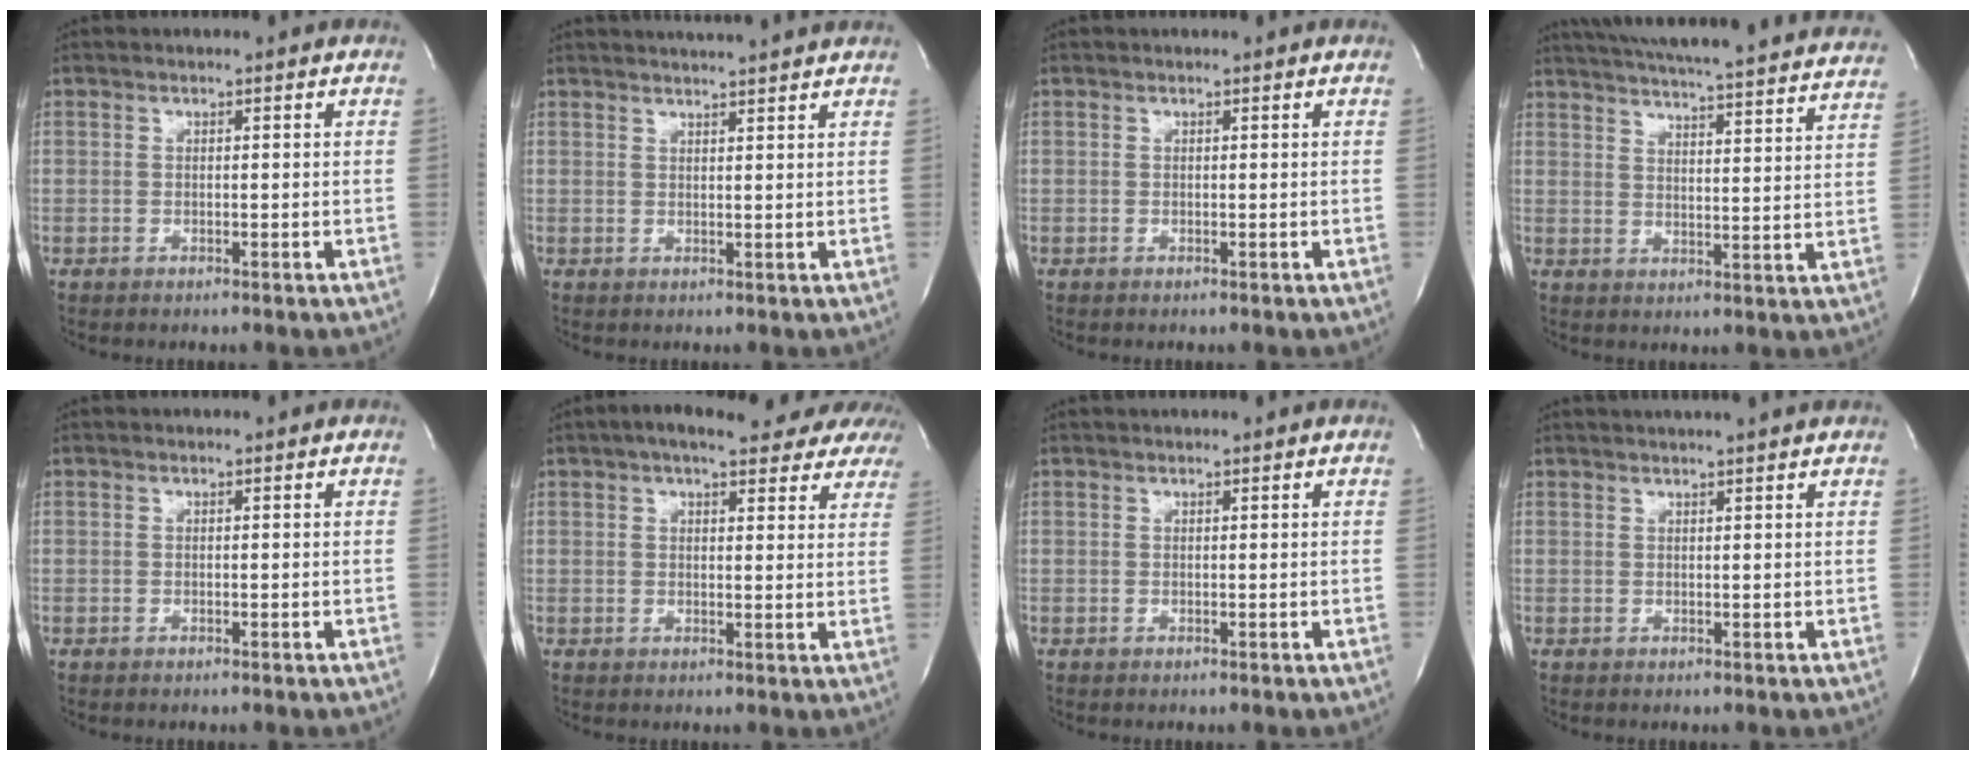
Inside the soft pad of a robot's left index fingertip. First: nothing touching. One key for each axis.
{"total": 7.0, "fx": 6.6, "fy": -0.6, "fz": 2.1, "tx": -0.034, "ty": 0.020, "tz": 0.082}
{"total": 0.0}
{"total": 28.8, "fx": 26.5, "fy": 2.1, "fz": 11.2, "tx": -0.190, "ty": -0.039, "tz": 0.327}
{"total": 0.0}
{"total": 17.4, "fx": 14.8, "fy": 4.9, "fz": 7.7, "tx": -0.102, "ty": 0.026, "tz": 0.171}
{"total": 2.2, "fx": 2.1, "fy": 0.1, "fz": 0.8, "tx": -0.009, "ty": 0.022, "tz": 0.029}
{"total": 6.8, "fx": 6.2, "fy": -0.5, "fz": 2.8, "tx": -0.039, "ty": 0.025, "tz": 0.071}